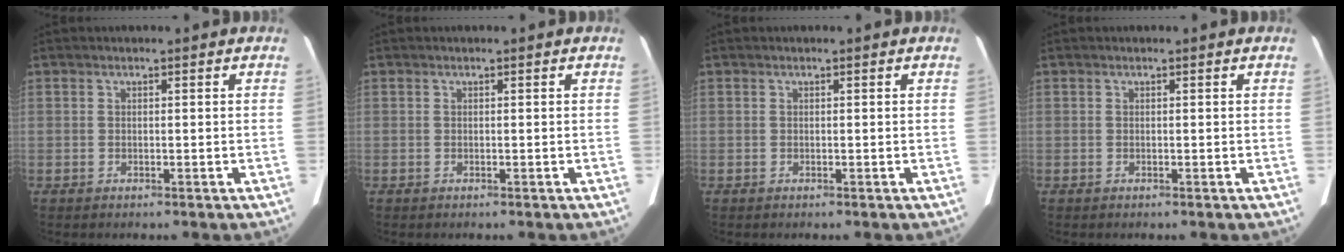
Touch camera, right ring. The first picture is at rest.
{"total": 0.0}
{"total": 0.0}
{"total": 0.0}